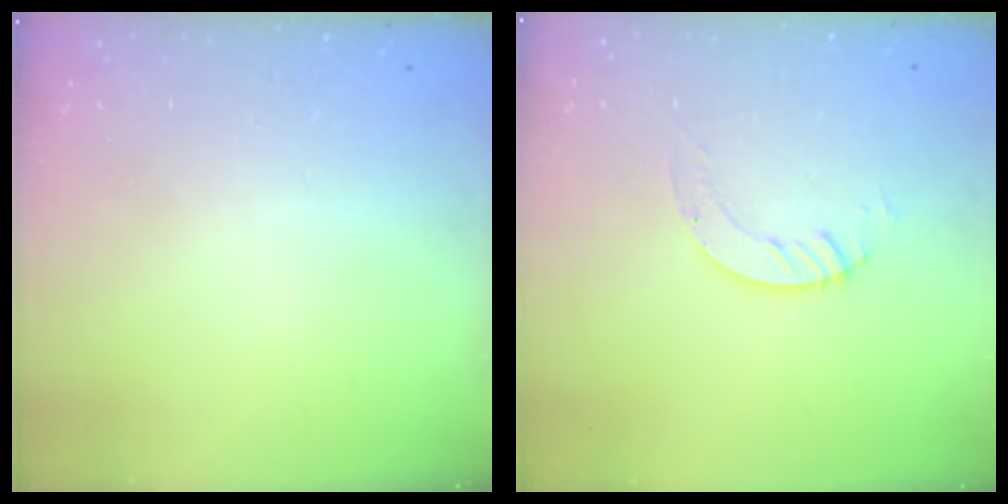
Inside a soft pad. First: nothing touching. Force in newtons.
{"total": 3.7, "press": 3.7, "slide": 0.2}